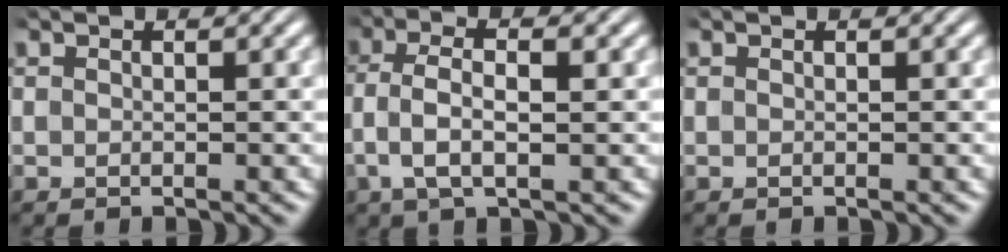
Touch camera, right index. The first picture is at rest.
{"total": 4.0, "force": [0.0, 1.7, 3.5], "torque": [-0.084, -0.003, 0.004]}
{"total": 0.0}